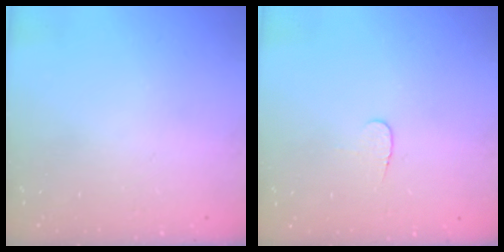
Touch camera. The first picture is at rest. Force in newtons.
{"total": 4.0, "press": 4.0, "slide": 0.4}